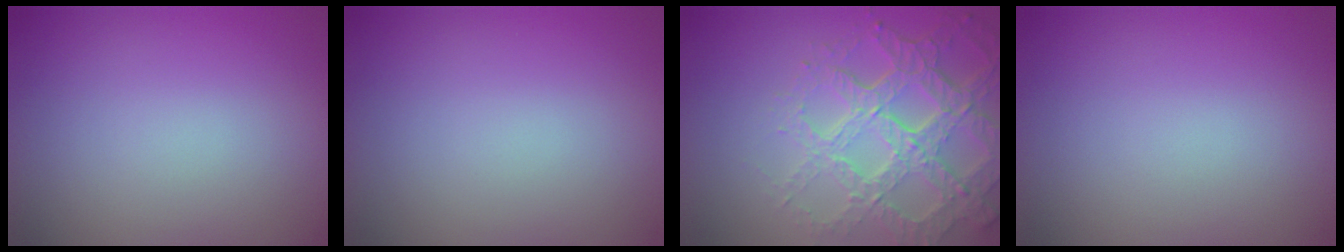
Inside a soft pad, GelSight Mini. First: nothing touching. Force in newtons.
{"total": 0.0}
{"total": 7.7, "press": 5.3, "slide": 5.5}
{"total": 0.0}